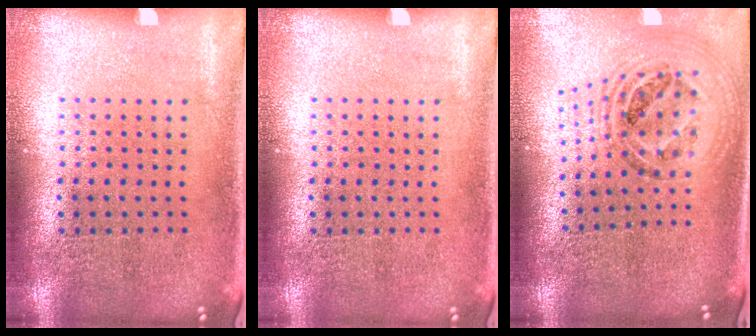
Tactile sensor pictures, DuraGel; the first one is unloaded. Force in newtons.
{"total": 0.0}
{"total": 1.5, "press": 1.3, "slide": 0.6}